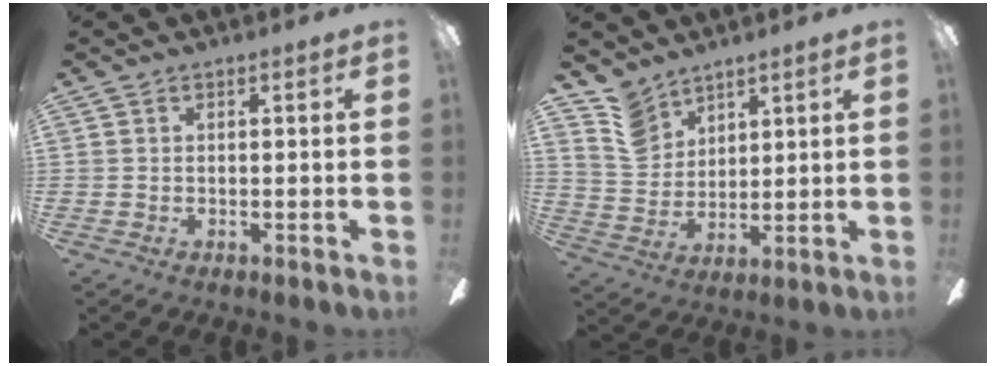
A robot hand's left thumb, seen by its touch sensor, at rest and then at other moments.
{"total": 8.3, "force": [5.9, 5.8, 0.4], "torque": [-0.022, -0.031, 0.116]}